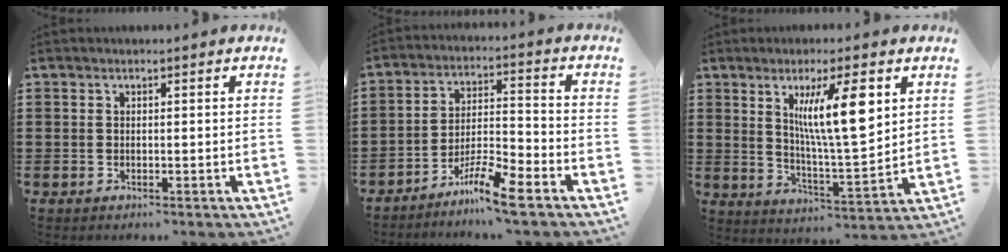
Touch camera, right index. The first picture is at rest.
{"total": 7.6, "force": [-6.0, 0.4, 4.6], "torque": [-0.087, 0.003, -0.115]}
{"total": 11.8, "force": [4.5, 2.4, 10.6], "torque": [-0.195, -0.003, 0.071]}